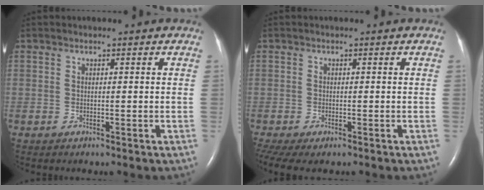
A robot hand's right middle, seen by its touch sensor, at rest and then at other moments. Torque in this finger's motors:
{"motor_torque": [0.80, -0.90, 0.26, 0.09]}